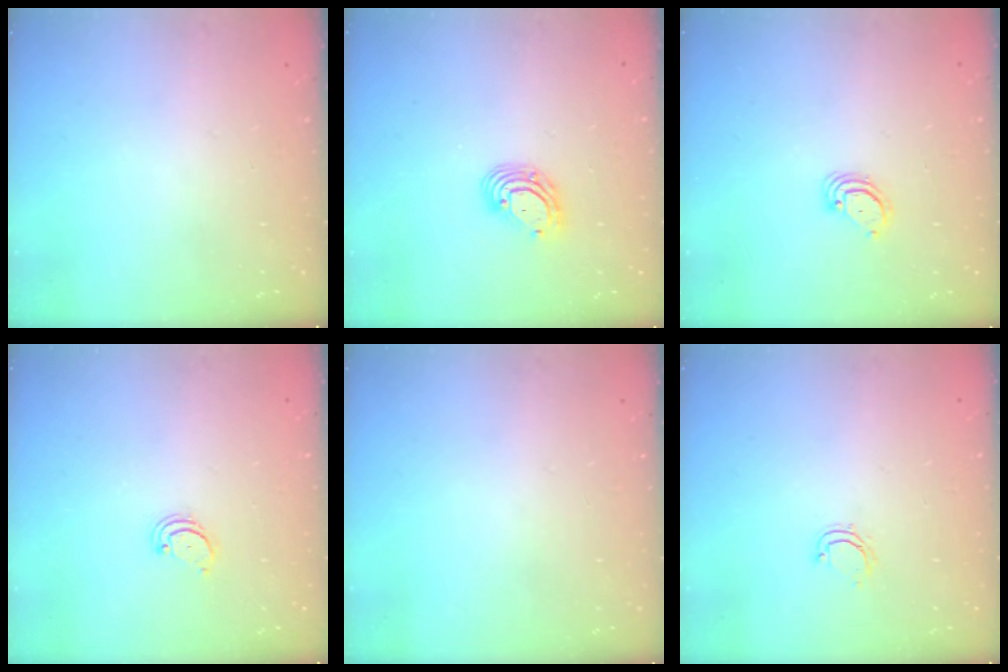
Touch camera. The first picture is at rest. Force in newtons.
{"total": 7.5, "press": 7.3, "slide": 1.3}
{"total": 3.0, "press": 3.0, "slide": 0.2}
{"total": 2.6, "press": 2.5, "slide": 0.5}
{"total": 0.0}
{"total": 3.7, "press": 3.7, "slide": 0.3}